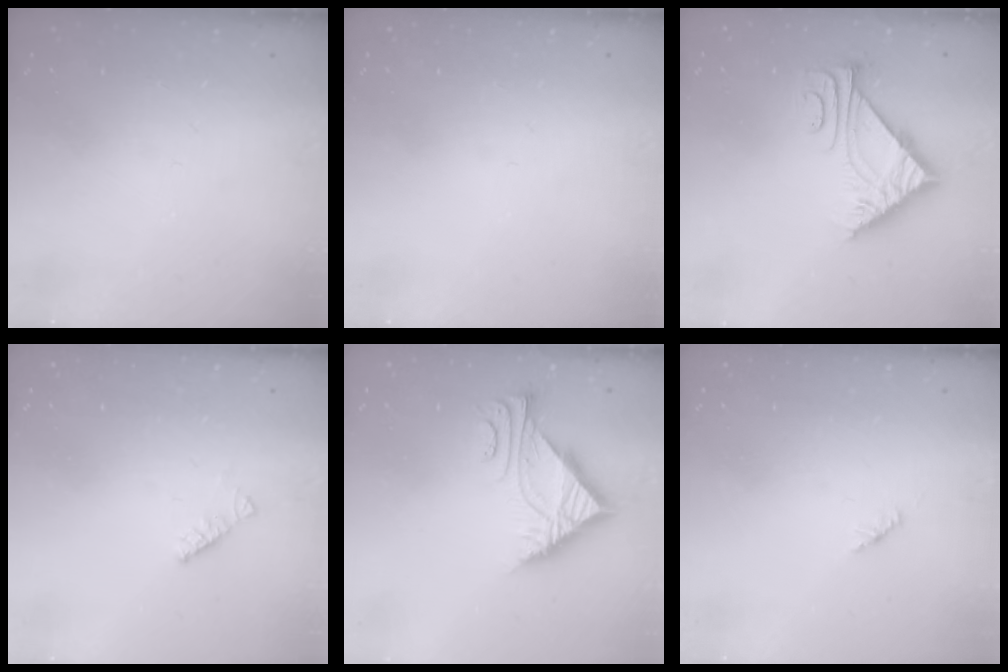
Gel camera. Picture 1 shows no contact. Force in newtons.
{"total": 0.0}
{"total": 8.2, "press": 8.2, "slide": 0.5}
{"total": 2.6, "press": 2.6, "slide": 0.4}
{"total": 6.0, "press": 6.0, "slide": 0.8}
{"total": 1.5, "press": 1.4, "slide": 0.5}